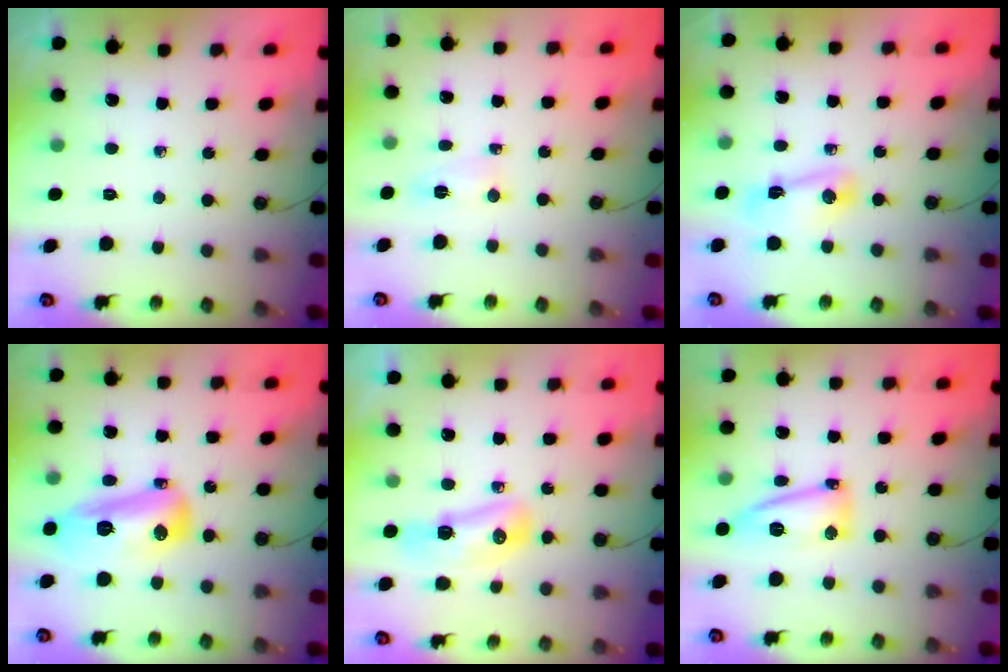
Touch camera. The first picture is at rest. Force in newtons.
{"total": 3.6, "press": 3.3, "slide": 1.4}
{"total": 5.4, "press": 5.4, "slide": 0.4}
{"total": 15.7, "press": 15.4, "slide": 3.1}
{"total": 9.3, "press": 9.2, "slide": 1.4}
{"total": 10.7, "press": 10.6, "slide": 0.8}